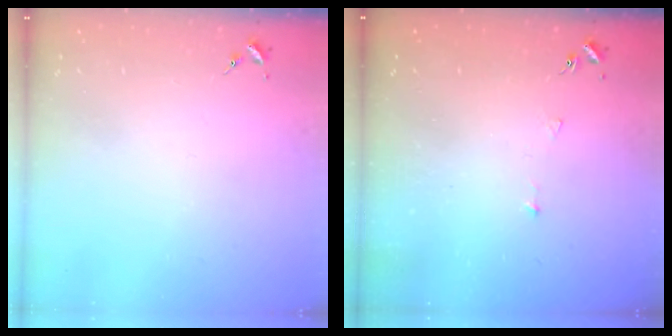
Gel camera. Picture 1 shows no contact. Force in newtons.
{"total": 3.4, "press": 3.4, "slide": 0.2}